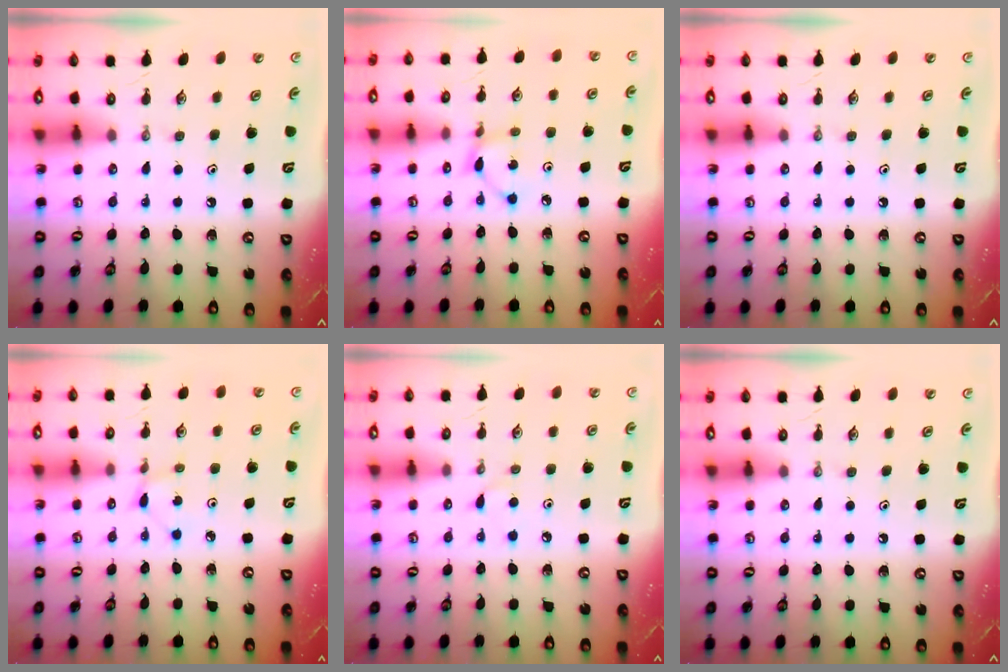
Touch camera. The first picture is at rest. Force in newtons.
{"total": 2.7, "press": 2.7, "slide": 0.1}
{"total": 0.0}
{"total": 0.9, "press": 0.9, "slide": 0.1}
{"total": 3.6, "press": 3.6, "slide": 0.4}
{"total": 0.0}